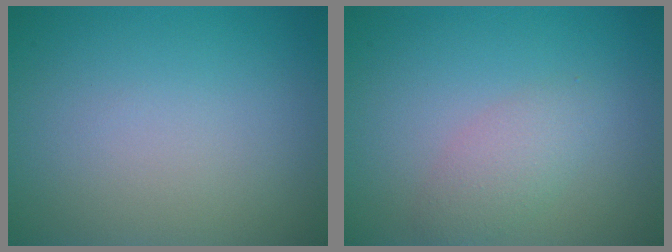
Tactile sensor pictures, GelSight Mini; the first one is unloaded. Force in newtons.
{"total": 2.2, "press": 2.2, "slide": 0.1}